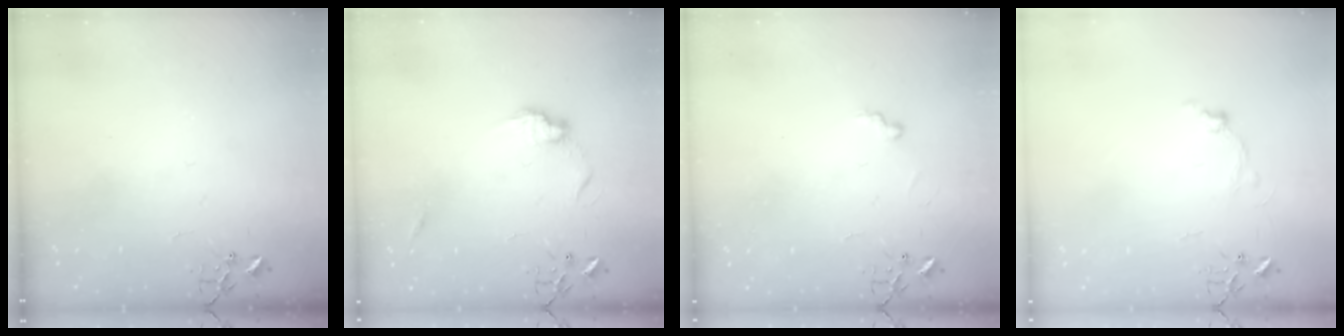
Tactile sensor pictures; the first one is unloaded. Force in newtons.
{"total": 8.8, "press": 8.8, "slide": 0.4}
{"total": 5.9, "press": 5.8, "slide": 0.6}
{"total": 6.8, "press": 6.8, "slide": 0.7}